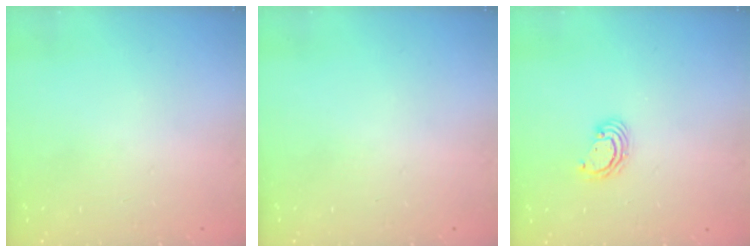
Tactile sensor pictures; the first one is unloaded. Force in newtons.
{"total": 0.0}
{"total": 3.9, "press": 3.8, "slide": 0.2}